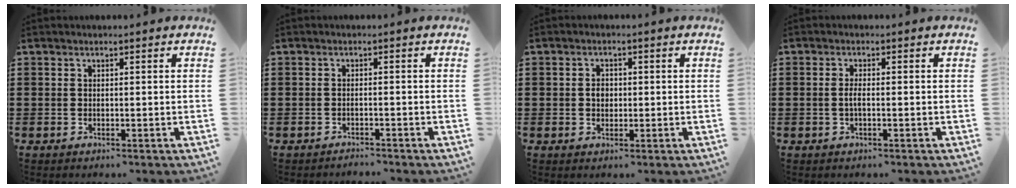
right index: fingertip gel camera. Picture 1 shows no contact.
{"total": 0.8, "force": [-0.8, -0.2, -0.1], "torque": [0.000, 0.003, -0.016]}
{"total": 1.9, "force": [0.1, 1.3, 1.3], "torque": [-0.025, 0.007, 0.002]}
{"total": 1.8, "force": [-0.4, 0.4, 1.7], "torque": [-0.041, -0.002, -0.010]}